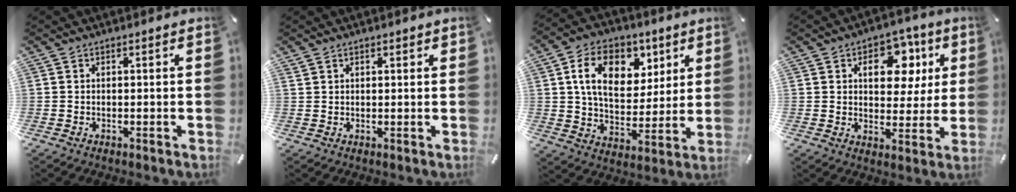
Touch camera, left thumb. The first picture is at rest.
{"total": 1.0, "force": [0.7, 0.6, 0.3], "torque": [-0.006, 0.000, 0.015]}
{"total": 15.4, "force": [6.2, 10.9, 9.0], "torque": [-0.140, -0.009, 0.112]}
{"total": 12.8, "force": [4.6, 8.8, 8.1], "torque": [-0.092, -0.012, 0.072]}